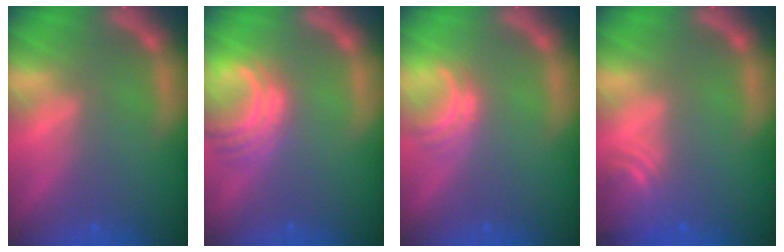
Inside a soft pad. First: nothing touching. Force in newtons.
{"total": 5.1}
{"total": 2.5}
{"total": 4.0}